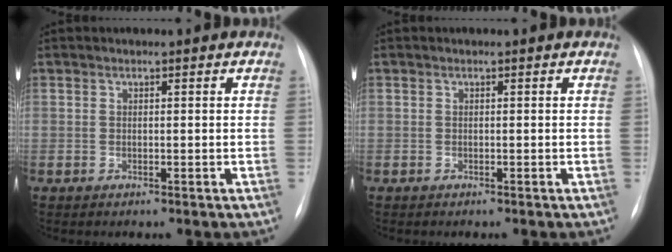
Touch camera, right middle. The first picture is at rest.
{"total": 0.0}